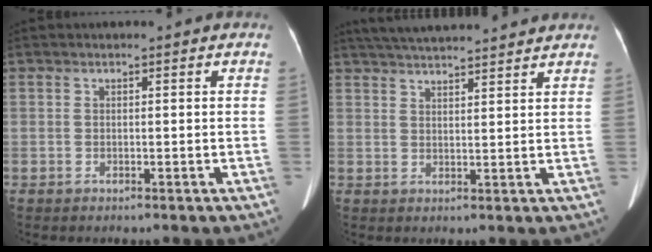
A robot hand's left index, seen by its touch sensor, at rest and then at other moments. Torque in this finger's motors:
{"motor_torque": [0.81, -1.08, 0.07, 0.10]}